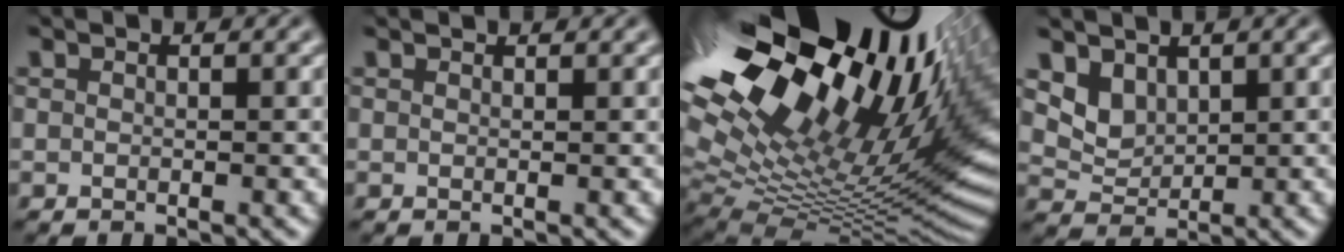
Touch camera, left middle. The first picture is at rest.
{"total": 0.8, "force": [0.8, 0.1, 0.2], "torque": [-0.007, -0.004, 0.005]}
{"total": 21.2, "force": [9.3, 9.2, 16.7], "torque": [-0.254, 0.035, 0.175]}
{"total": 2.8, "force": [1.9, 1.8, 1.0], "torque": [-0.030, -0.017, 0.048]}